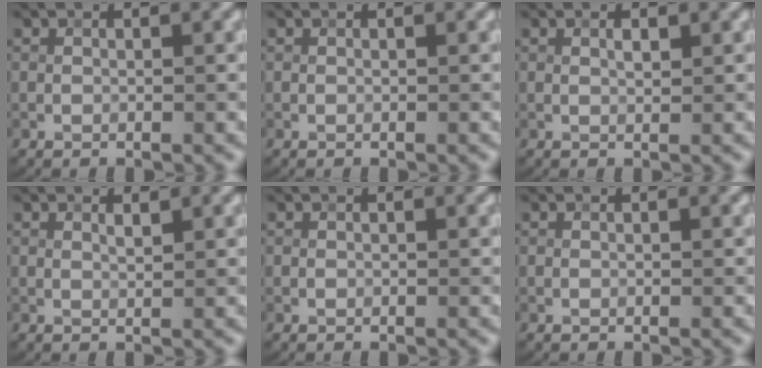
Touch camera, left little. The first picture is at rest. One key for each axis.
{"total": 0.0}
{"total": 0.7, "fx": 0.3, "fy": 0.2, "fz": 0.6, "tx": -0.012, "ty": 0.000, "tz": 0.005}
{"total": 0.7, "fx": 0.5, "fy": 0.1, "fz": 0.5, "tx": -0.010, "ty": -0.003, "tz": 0.009}
{"total": 0.0}
{"total": 0.0}